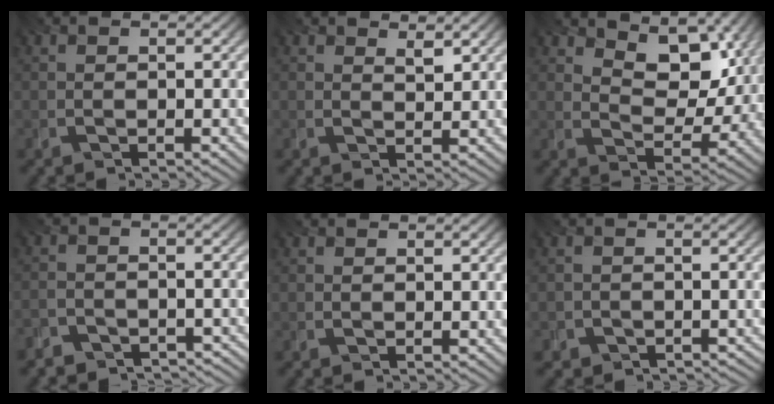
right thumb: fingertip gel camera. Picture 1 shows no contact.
{"total": 1.8, "force": [1.5, 0.5, 0.8], "torque": [-0.015, -0.004, 0.030]}
{"total": 9.1, "force": [5.0, 4.9, 5.8], "torque": [-0.094, -0.005, 0.085]}
{"total": 5.9, "force": [-5.3, 2.4, 1.2], "torque": [-0.019, -0.005, -0.091]}
{"total": 0.0}
{"total": 2.8, "force": [-2.0, 1.9, -0.2], "torque": [0.017, 0.006, -0.031]}